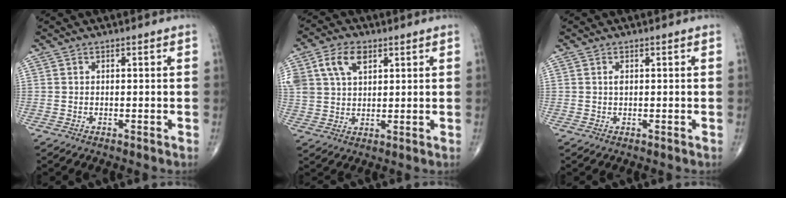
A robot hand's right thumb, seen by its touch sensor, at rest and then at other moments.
{"total": 9.8, "force": [4.2, 6.1, 6.3], "torque": [-0.121, -0.002, 0.084]}
{"total": 0.9, "force": [0.2, 0.5, 0.7], "torque": [-0.014, 0.002, 0.005]}